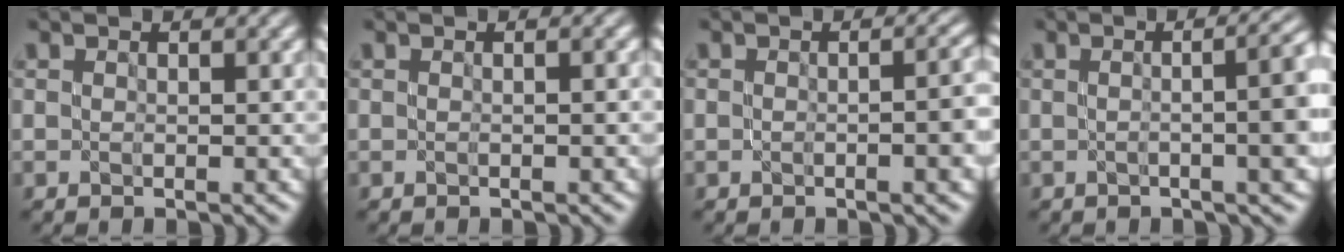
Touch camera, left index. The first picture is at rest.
{"total": 1.0, "force": [-0.2, 0.2, 1.0], "torque": [-0.014, -0.001, -0.004]}
{"total": 4.0, "force": [-0.8, 1.6, 3.6], "torque": [-0.039, -0.002, -0.008]}
{"total": 8.2, "force": [0.5, 3.0, 7.6], "torque": [-0.052, 0.023, -0.005]}